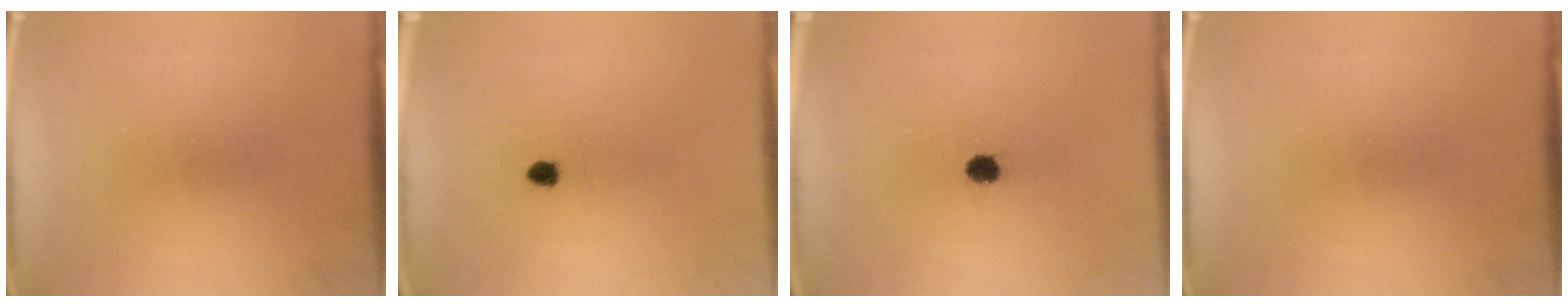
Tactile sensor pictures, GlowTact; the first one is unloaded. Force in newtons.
{"total": 1.7}
{"total": 2.4}
{"total": 0.0}